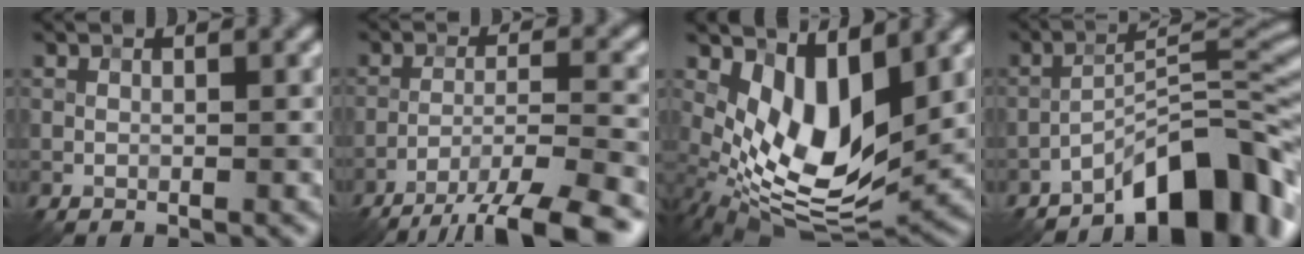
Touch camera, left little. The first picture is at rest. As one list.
[{"total": 10.3, "force": [-8.1, 1.9, 6.0], "torque": [-0.088, -0.014, -0.118]}, {"total": 9.5, "force": [1.8, 4.8, 8.0], "torque": [-0.150, -0.022, 0.033]}, {"total": 9.1, "force": [-6.2, 2.4, 6.2], "torque": [-0.080, 0.016, -0.104]}]